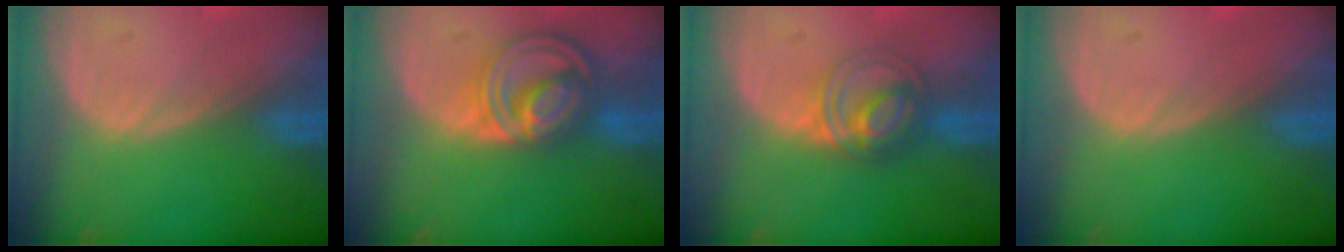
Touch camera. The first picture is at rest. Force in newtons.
{"total": 8.7, "press": 7.4, "slide": 4.6}
{"total": 5.9, "press": 5.4, "slide": 2.2}
{"total": 0.0}